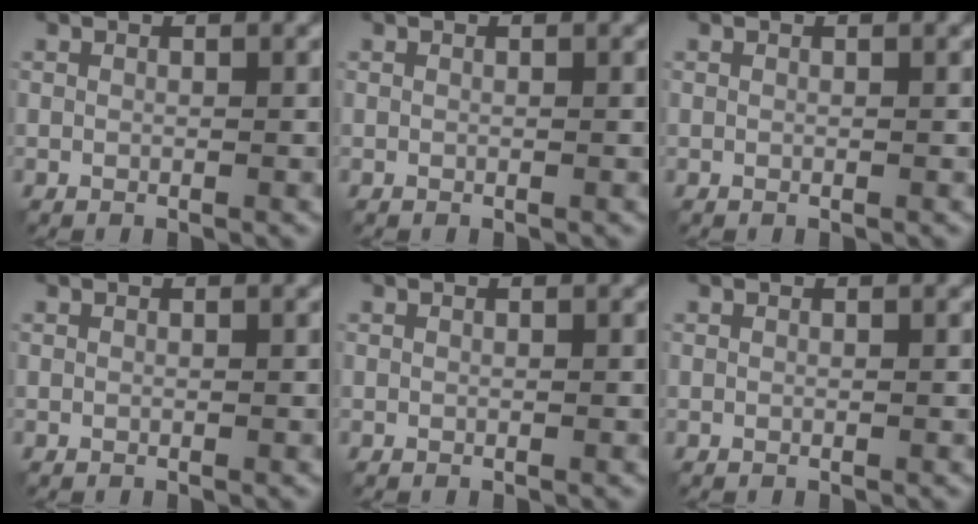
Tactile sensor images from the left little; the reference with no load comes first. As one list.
[{"total": 0.0}, {"total": 0.0}, {"total": 0.0}, {"total": 0.0}, {"total": 0.0}]